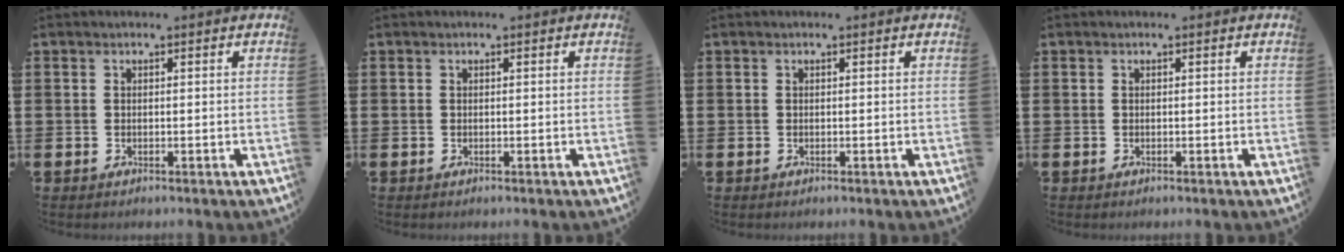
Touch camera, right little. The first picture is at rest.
{"total": 0.0}
{"total": 0.0}
{"total": 0.0}